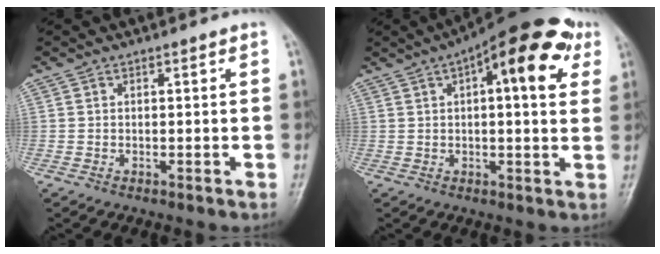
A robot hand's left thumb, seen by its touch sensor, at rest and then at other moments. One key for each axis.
{"total": 17.1, "fx": 6.6, "fy": 6.2, "fz": 14.5, "tx": -0.179, "ty": 0.013, "tz": 0.082}